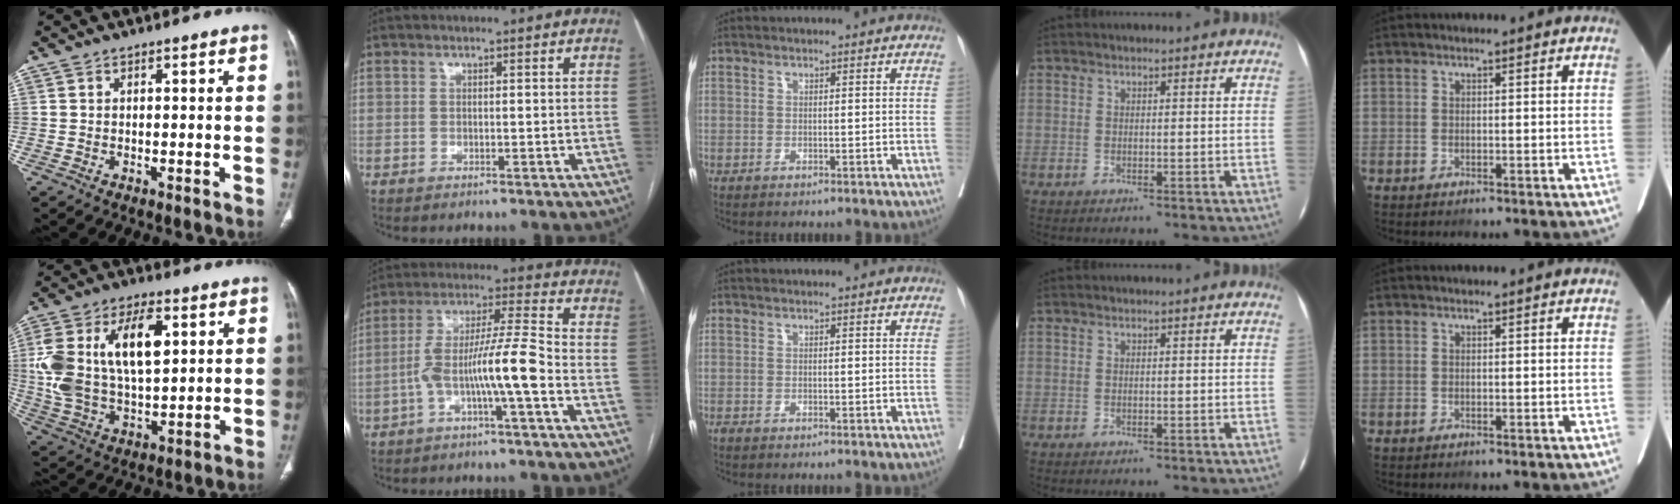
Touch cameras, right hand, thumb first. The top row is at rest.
{"thumb": {"total": 19.1, "force": [4.4, 10.0, 15.7], "torque": [-0.298, 0.003, 0.083]}, "index": {"total": 10.4, "force": [-3.7, -0.1, 9.7], "torque": [-0.184, 0.026, -0.066]}}